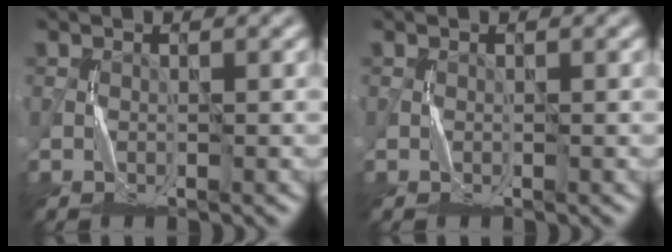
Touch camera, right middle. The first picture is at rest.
{"total": 0.0}